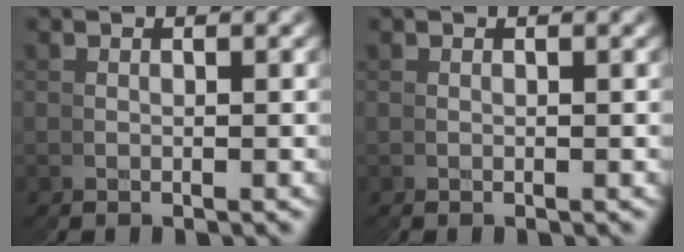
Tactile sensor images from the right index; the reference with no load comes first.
{"total": 0.0}